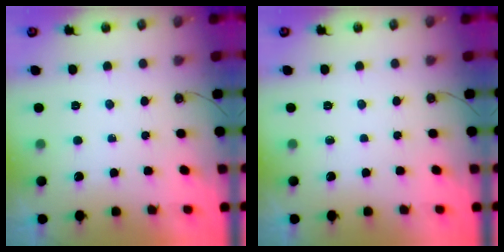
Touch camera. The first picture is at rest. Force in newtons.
{"total": 0.0}